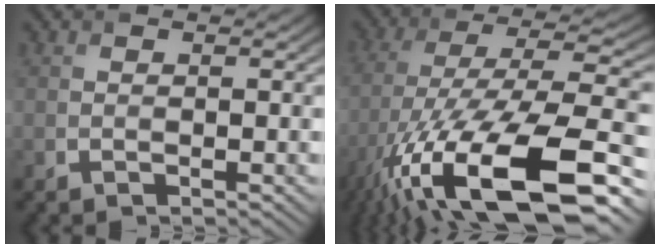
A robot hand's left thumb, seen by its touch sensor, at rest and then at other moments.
{"total": 19.2, "force": [-9.7, 7.7, 14.7], "torque": [-0.295, -0.011, -0.160]}